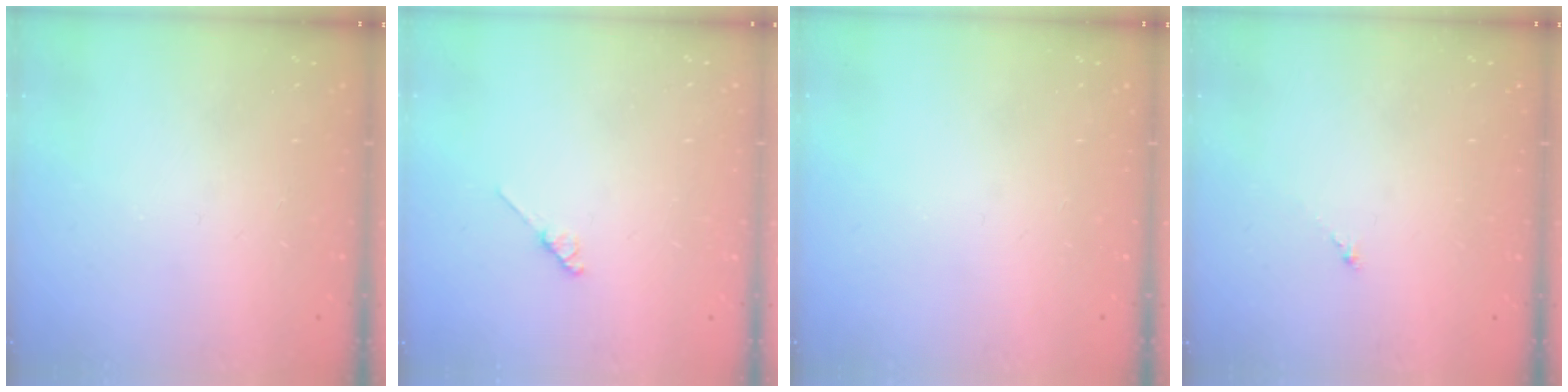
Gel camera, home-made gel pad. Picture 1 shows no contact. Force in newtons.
{"total": 2.0, "press": 1.9, "slide": 0.3}
{"total": 0.0}
{"total": 0.0}